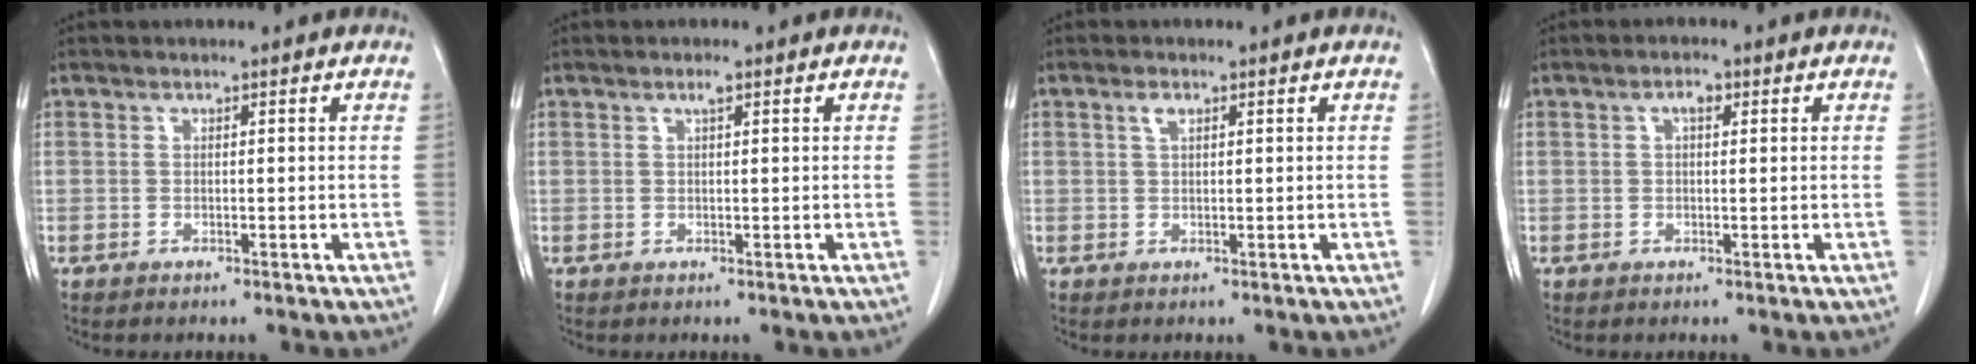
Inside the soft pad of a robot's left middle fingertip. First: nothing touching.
{"total": 0.9, "force": [0.6, 0.0, 0.7], "torque": [-0.014, -0.002, 0.010]}
{"total": 1.4, "force": [0.8, 0.5, 1.0], "torque": [-0.020, 0.002, 0.014]}
{"total": 1.7, "force": [0.7, 0.7, 1.4], "torque": [-0.024, 0.004, 0.010]}